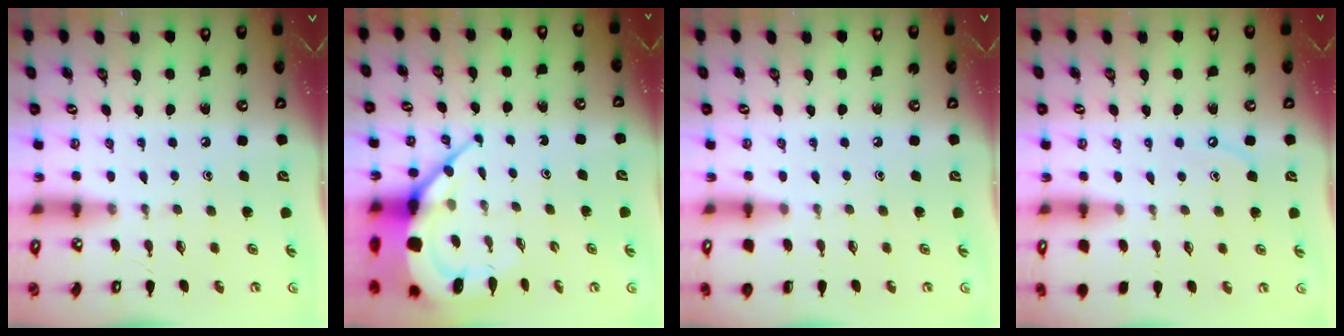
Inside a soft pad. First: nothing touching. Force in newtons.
{"total": 10.5, "press": 10.5, "slide": 0.9}
{"total": 0.0}
{"total": 4.2, "press": 4.2, "slide": 0.6}